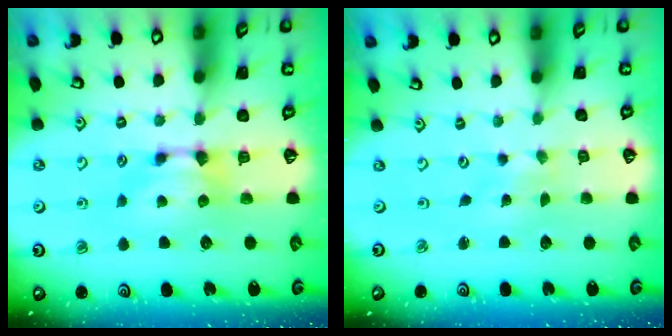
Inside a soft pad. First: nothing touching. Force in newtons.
{"total": 6.1, "press": 6.0, "slide": 0.4}